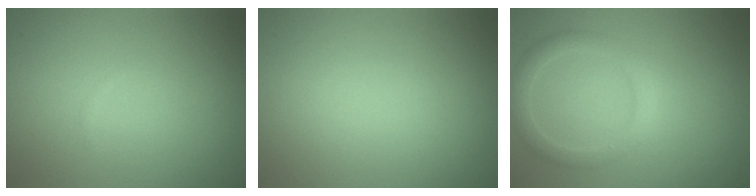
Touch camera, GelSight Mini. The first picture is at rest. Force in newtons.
{"total": 0.0}
{"total": 2.5, "press": 2.5, "slide": 0.1}